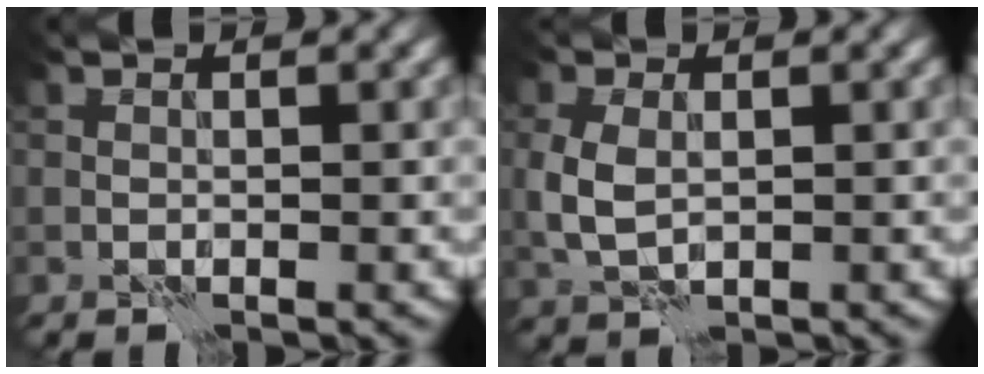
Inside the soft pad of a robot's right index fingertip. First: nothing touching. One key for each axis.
{"total": 3.1, "fx": 0.1, "fy": 2.1, "fz": 2.3, "tx": -0.061, "ty": 0.004, "tz": 0.007}